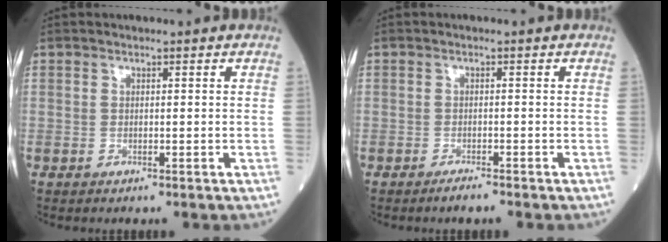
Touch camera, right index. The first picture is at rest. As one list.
[{"total": 1.5, "force": [-1.3, -0.1, 0.7], "torque": [-0.017, -0.002, -0.022]}]